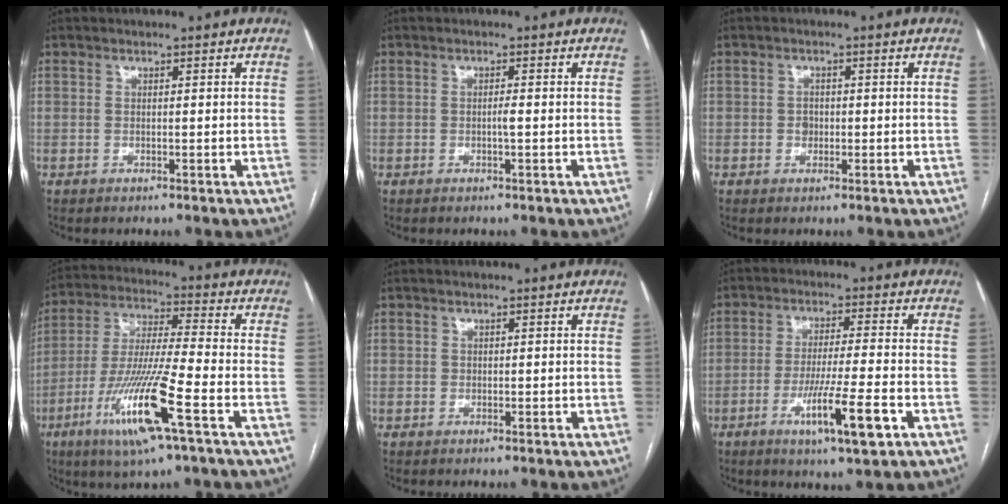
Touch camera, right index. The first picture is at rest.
{"total": 0.9, "force": [-0.3, -0.2, 0.8], "torque": [-0.016, 0.000, -0.005]}
{"total": 1.6, "force": [-0.3, 1.3, 0.8], "torque": [-0.010, 0.005, -0.003]}
{"total": 15.2, "force": [-6.6, 0.3, 13.7], "torque": [-0.279, -0.021, -0.123]}
{"total": 0.0}
{"total": 9.8, "force": [-4.2, 0.0, 8.8], "torque": [-0.153, -0.019, -0.070]}